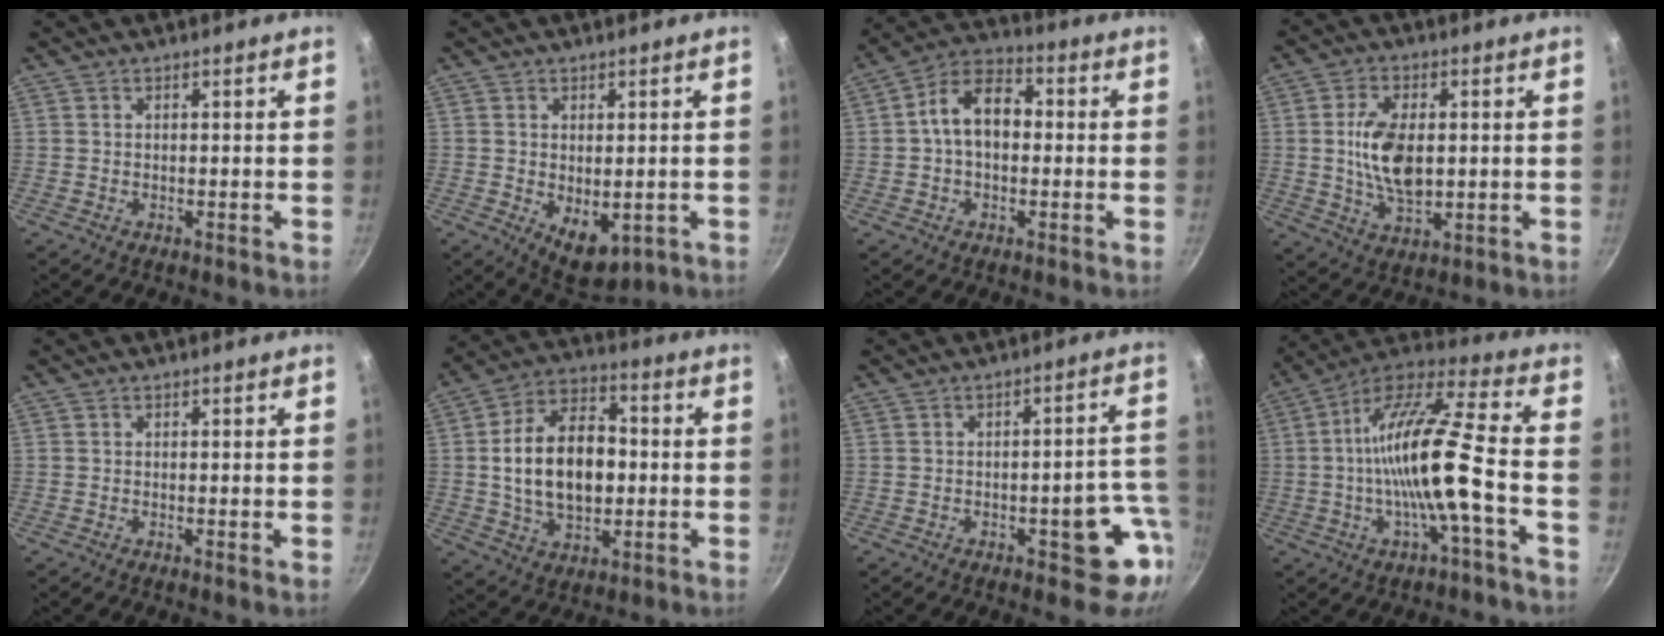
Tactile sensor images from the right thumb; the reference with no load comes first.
{"total": 6.9, "force": [-0.7, 4.1, 5.5], "torque": [-0.065, -0.014, 0.007]}
{"total": 10.6, "force": [0.4, 7.0, 7.9], "torque": [-0.104, 0.034, -0.010]}
{"total": 11.4, "force": [0.7, 6.3, 9.4], "torque": [-0.163, -0.004, 0.016]}
{"total": 0.0}
{"total": 17.3, "force": [0.1, 11.0, 13.3], "torque": [-0.200, 0.023, -0.002]}
{"total": 10.6, "force": [-3.4, 4.7, 8.9], "torque": [-0.052, 0.031, -0.039]}
{"total": 17.3, "force": [-3.2, 2.9, 16.8], "torque": [-0.300, 0.030, -0.068]}